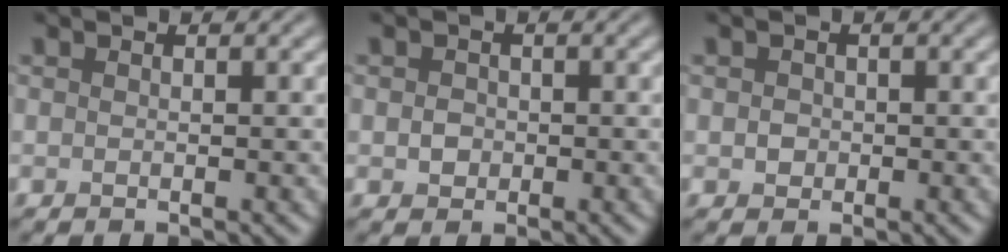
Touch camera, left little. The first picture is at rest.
{"total": 1.2, "force": [-0.1, 1.1, 0.5], "torque": [-0.007, -0.002, -0.004]}
{"total": 1.1, "force": [0.0, 1.0, 0.4], "torque": [-0.004, -0.002, -0.003]}